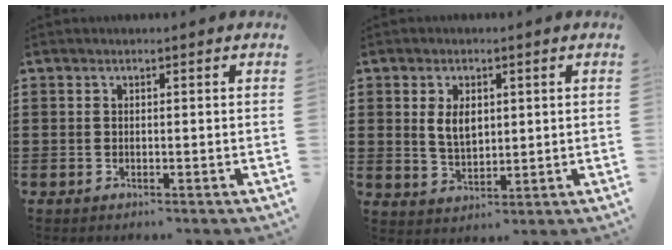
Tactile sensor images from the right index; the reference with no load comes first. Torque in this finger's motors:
{"motor_torque": [0.33, -0.32, 0.21, 0.13]}